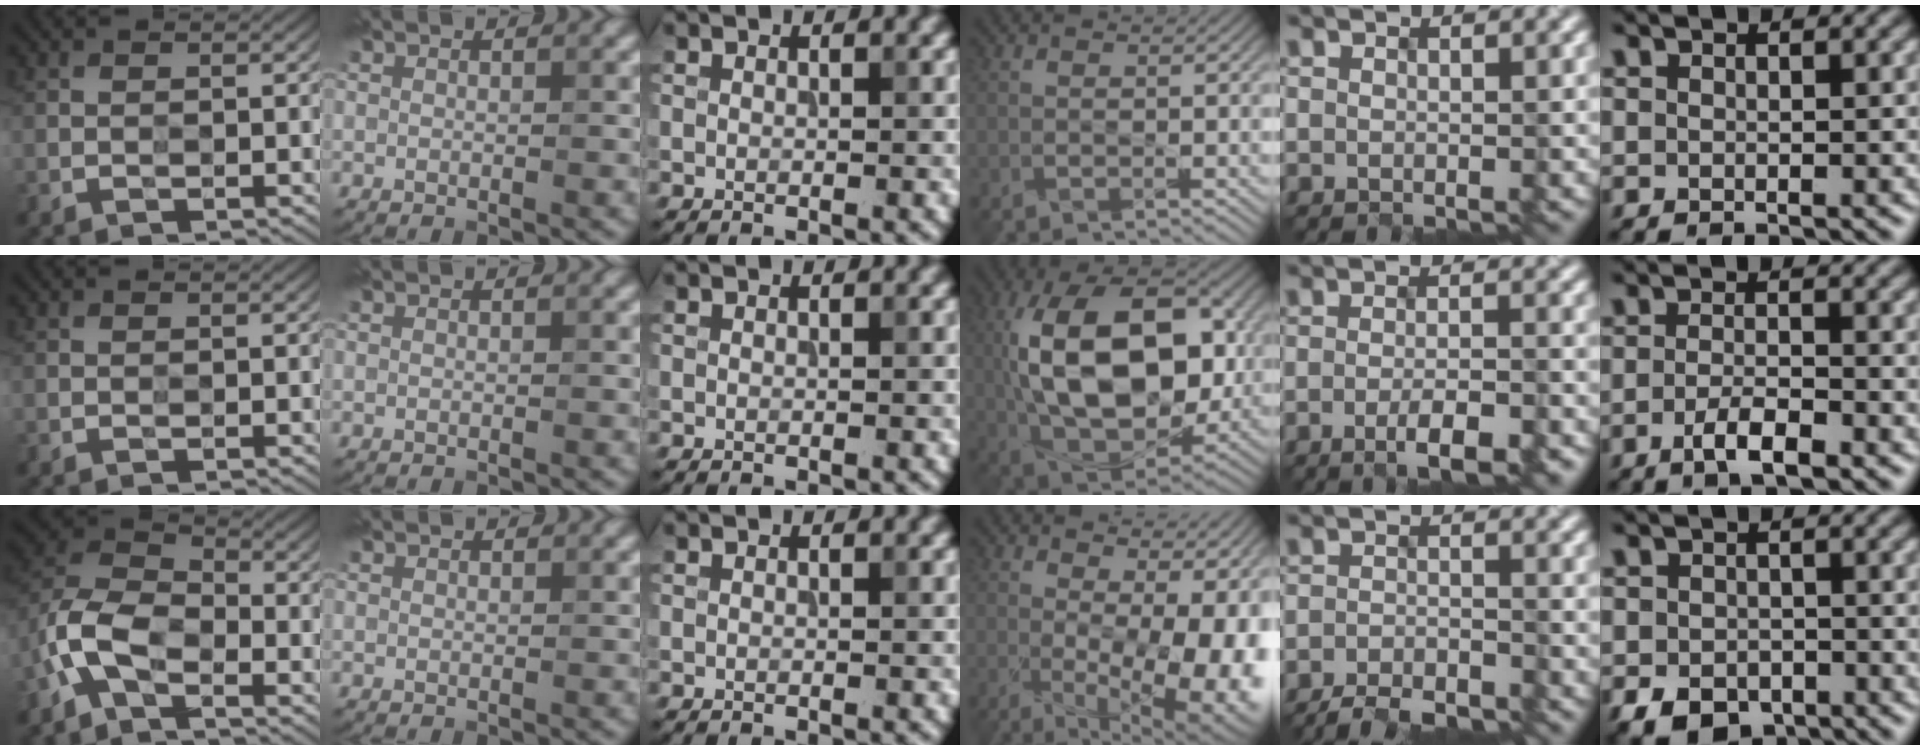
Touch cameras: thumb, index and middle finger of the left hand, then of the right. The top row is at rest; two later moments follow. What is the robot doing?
{"motion": "extract", "object": "keycard holder"}